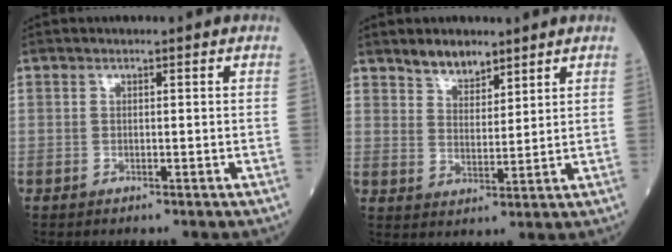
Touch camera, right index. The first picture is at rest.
{"total": 4.7, "force": [3.9, 2.0, 1.7], "torque": [-0.032, 0.000, 0.077]}